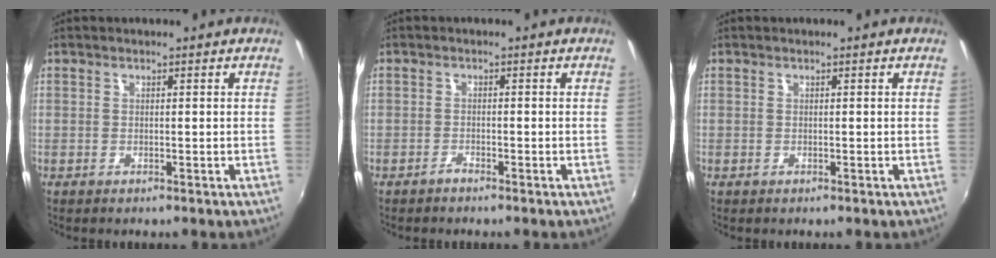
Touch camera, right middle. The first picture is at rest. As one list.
[{"total": 0.9, "force": [-0.9, 0.1, 0.2], "torque": [-0.005, -0.003, -0.019]}, {"total": 0.8, "force": [0.1, -0.2, -0.7], "torque": [0.012, 0.002, 0.001]}]